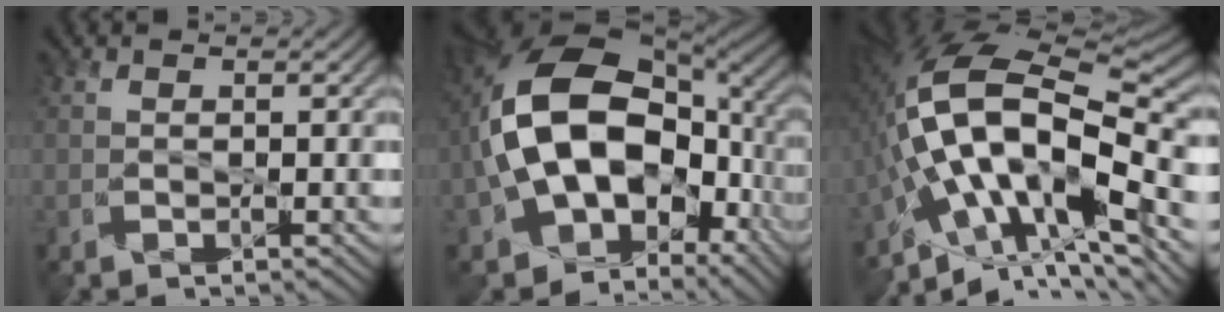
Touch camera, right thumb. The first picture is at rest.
{"total": 17.6, "force": [-0.8, 12.0, 12.8], "torque": [-0.247, -0.005, -0.006]}
{"total": 16.8, "force": [-3.2, 7.4, 14.7], "torque": [-0.280, 0.019, -0.063]}